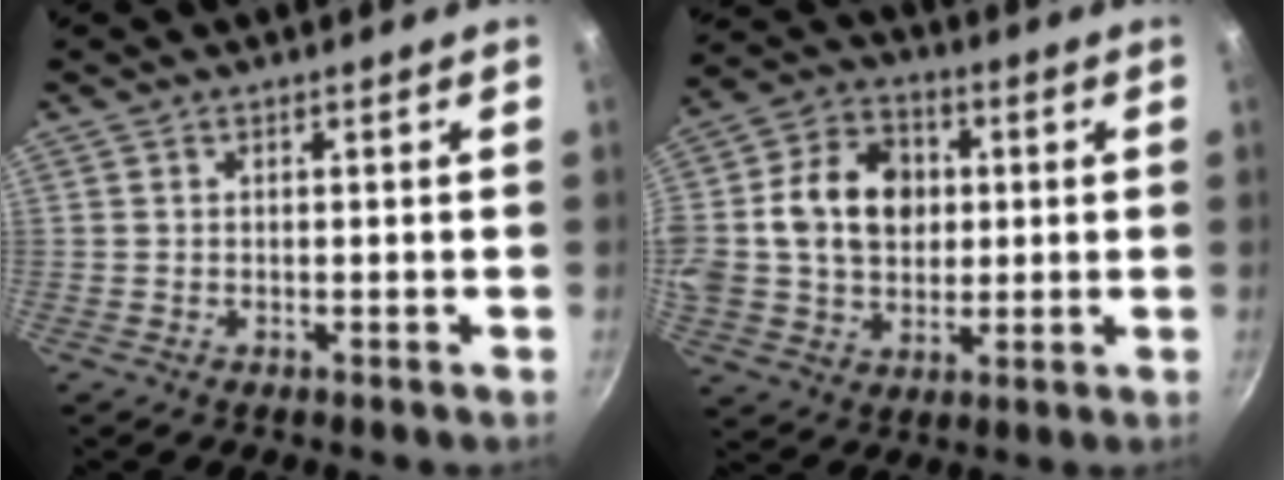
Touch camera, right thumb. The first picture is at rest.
{"total": 18.1, "force": [2.0, 14.1, 11.1], "torque": [-0.181, 0.023, 0.026]}